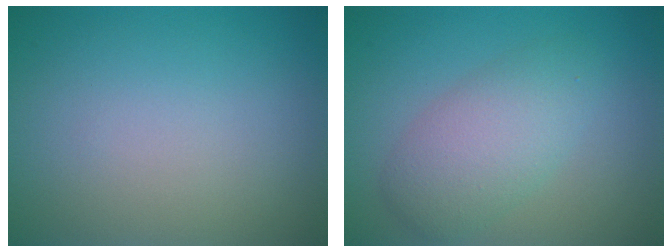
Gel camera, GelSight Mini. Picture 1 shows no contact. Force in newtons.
{"total": 4.2, "press": 4.2, "slide": 0.1}